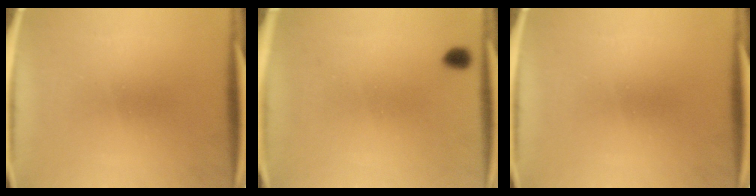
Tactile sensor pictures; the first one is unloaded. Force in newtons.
{"total": 1.3}
{"total": 0.0}